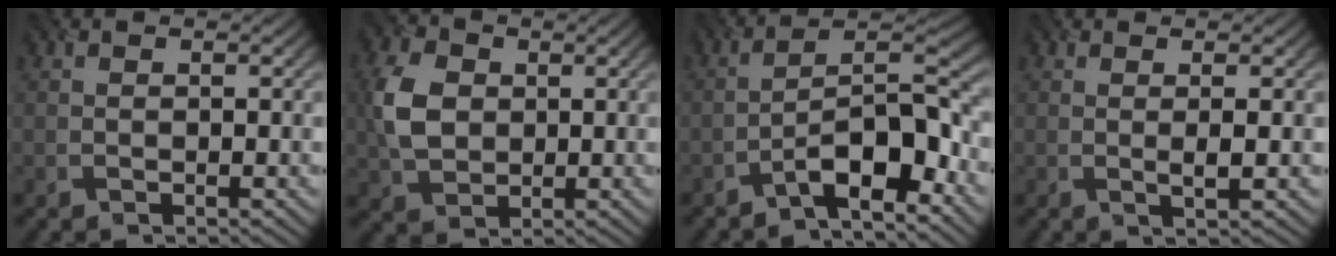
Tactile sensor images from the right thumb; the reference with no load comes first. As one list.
[{"total": 6.1, "force": [0.8, 4.8, 3.7], "torque": [-0.100, 0.006, 0.014]}, {"total": 9.3, "force": [-6.0, 2.4, 6.7], "torque": [-0.095, 0.016, -0.114]}, {"total": 1.5, "force": [0.2, -0.1, 1.4], "torque": [-0.029, 0.003, 0.000]}]